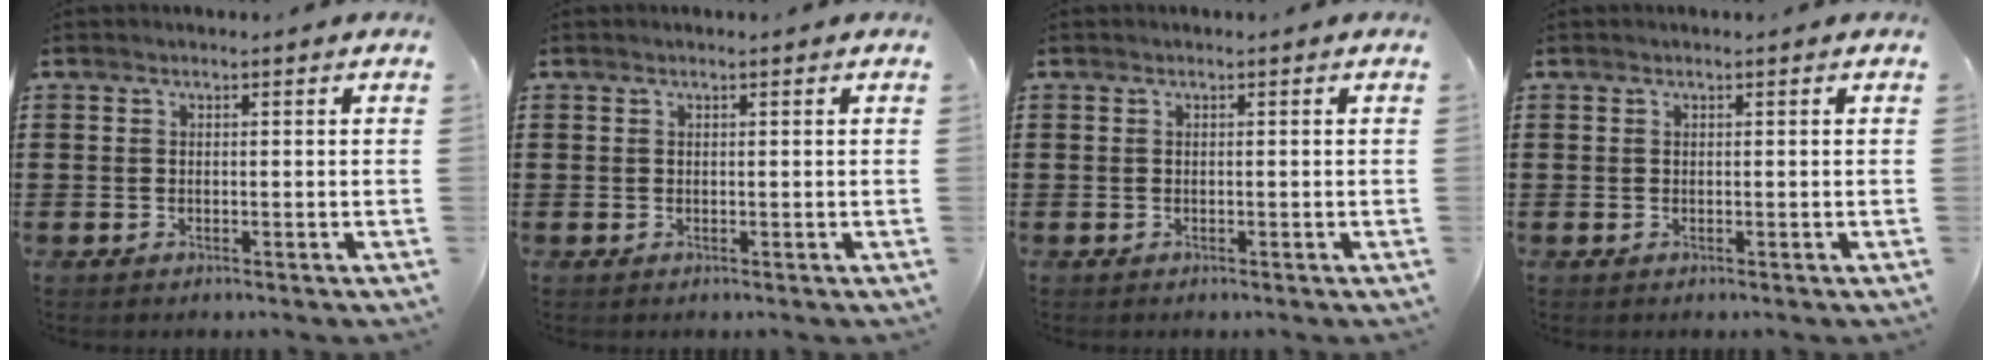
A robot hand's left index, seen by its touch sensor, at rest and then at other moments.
{"total": 0.0}
{"total": 0.0}
{"total": 0.0}